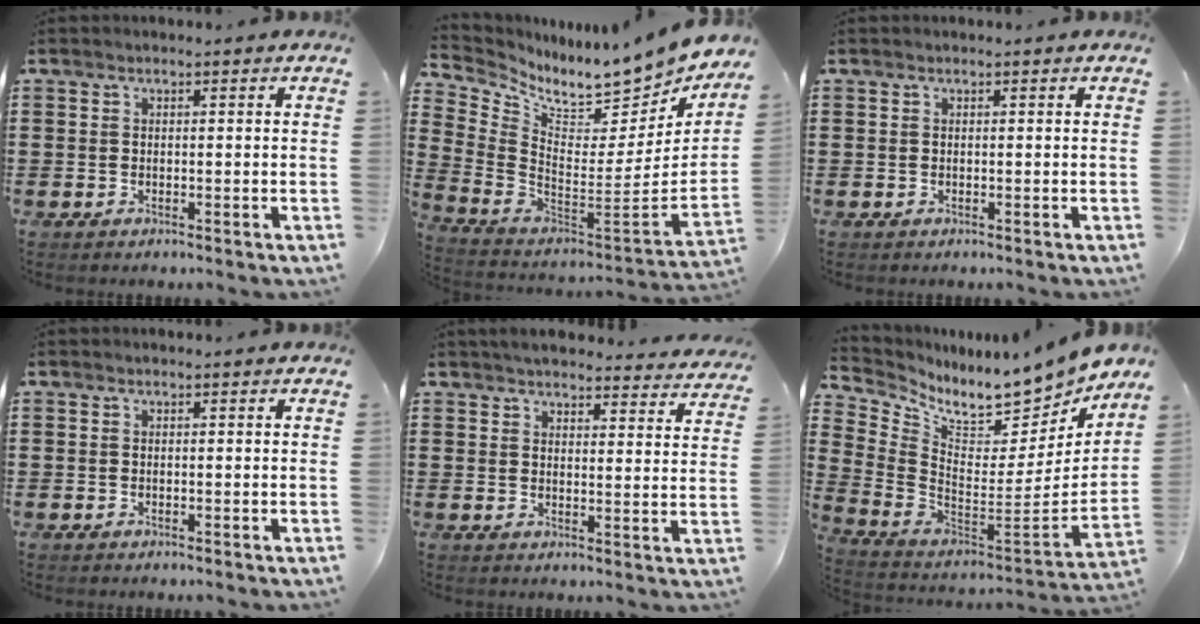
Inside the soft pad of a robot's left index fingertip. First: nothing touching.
{"total": 7.4, "force": [6.8, 1.2, 2.5], "torque": [-0.076, -0.077, 0.110]}
{"total": 0.0}
{"total": 0.0}
{"total": 4.1, "force": [4.0, 0.4, 0.9], "torque": [-0.026, -0.021, 0.069]}
{"total": 9.0, "force": [8.4, 1.2, 2.8], "torque": [-0.087, -0.083, 0.139]}